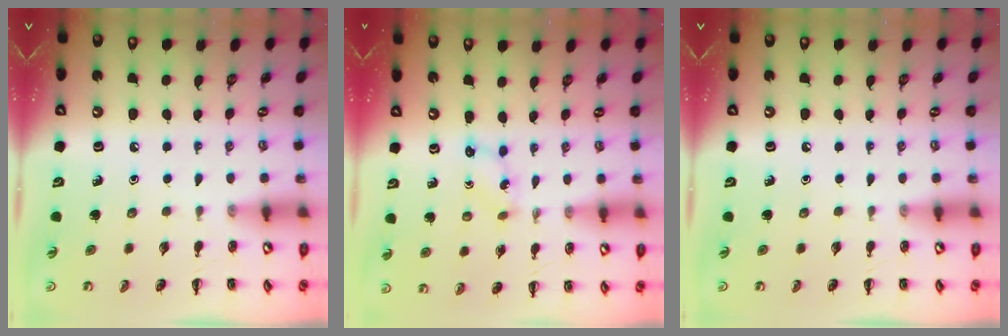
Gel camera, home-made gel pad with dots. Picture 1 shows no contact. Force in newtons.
{"total": 2.0, "press": 2.0, "slide": 0.6}
{"total": 0.0}